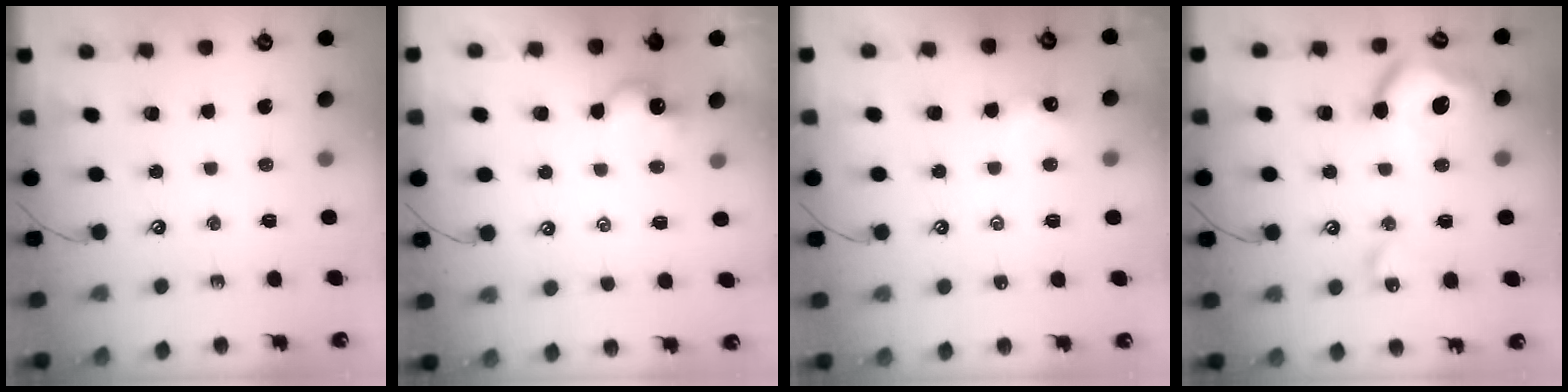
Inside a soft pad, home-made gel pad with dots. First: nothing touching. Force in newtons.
{"total": 1.9, "press": 1.9, "slide": 0.4}
{"total": 1.6, "press": 1.6, "slide": 0.4}
{"total": 15.2, "press": 15.1, "slide": 1.4}